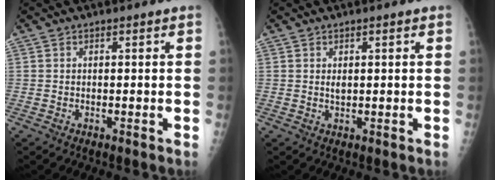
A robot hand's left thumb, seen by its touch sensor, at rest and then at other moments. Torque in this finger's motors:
{"motor_torque": [0.65, 0.46, 0.59, 0.05, 0.00]}